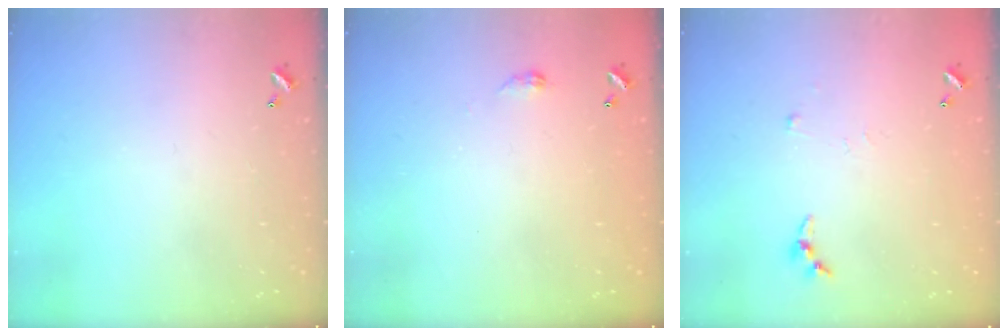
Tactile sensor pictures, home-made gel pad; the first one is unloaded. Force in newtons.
{"total": 2.8, "press": 2.7, "slide": 0.5}
{"total": 3.9, "press": 3.8, "slide": 0.4}